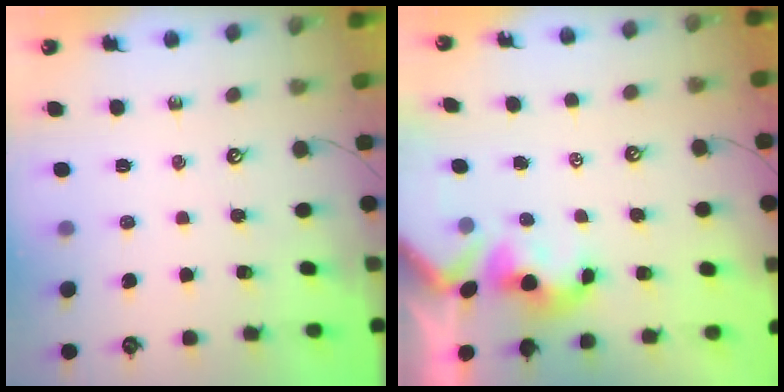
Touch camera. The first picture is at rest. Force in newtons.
{"total": 1.5, "press": 1.3, "slide": 0.7}